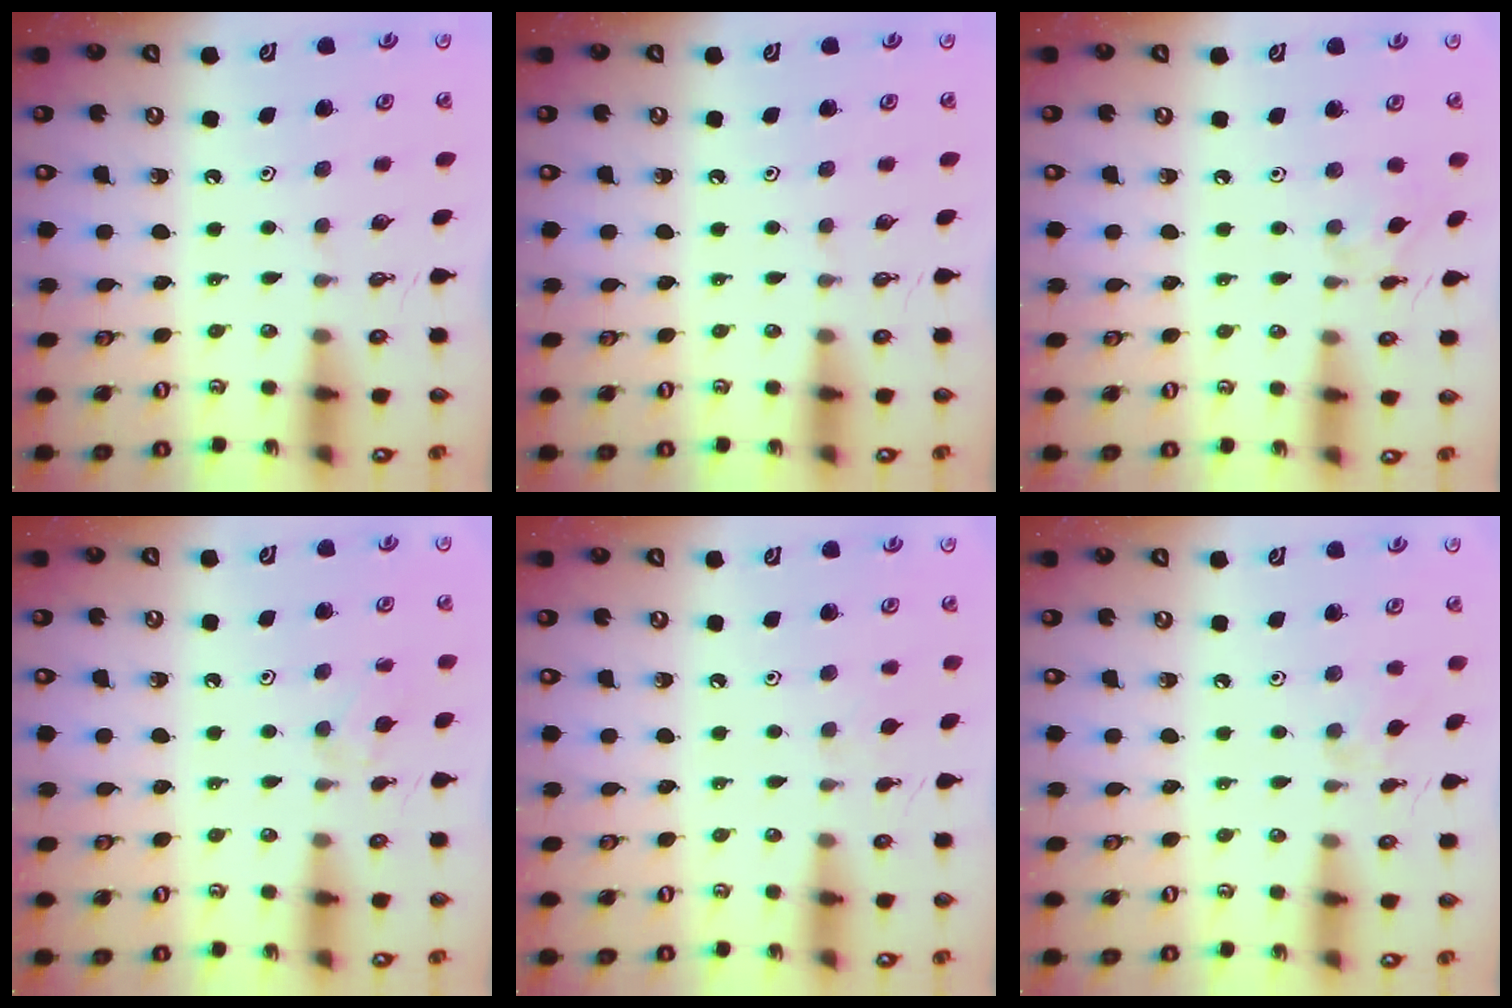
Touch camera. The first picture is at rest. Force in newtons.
{"total": 0.0}
{"total": 2.6, "press": 2.6, "slide": 0.6}
{"total": 6.4, "press": 6.3, "slide": 1.0}
{"total": 2.9, "press": 2.8, "slide": 0.6}
{"total": 5.9, "press": 5.8, "slide": 0.8}